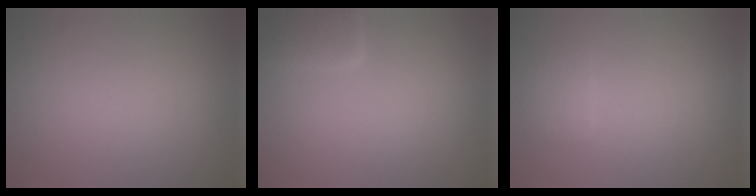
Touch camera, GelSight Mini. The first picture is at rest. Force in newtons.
{"total": 2.6, "press": 2.6, "slide": 0.2}
{"total": 1.2, "press": 1.1, "slide": 0.3}